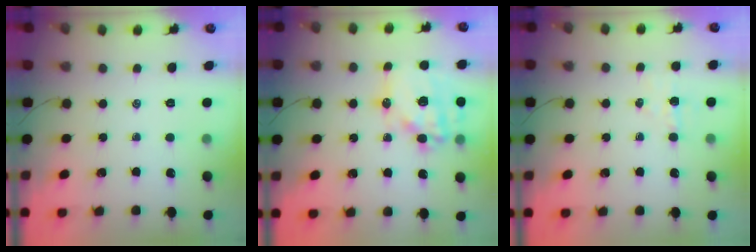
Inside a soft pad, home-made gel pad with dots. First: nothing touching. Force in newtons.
{"total": 16.6, "press": 16.2, "slide": 3.7}
{"total": 3.7, "press": 3.6, "slide": 0.8}